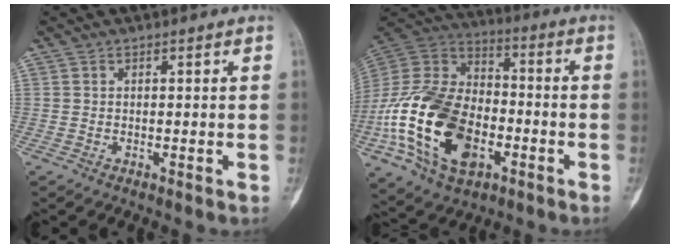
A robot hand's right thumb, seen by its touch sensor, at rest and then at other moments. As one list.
[{"total": 25.1, "force": [-7.6, 15.5, 18.2], "torque": [-0.350, 0.033, -0.129]}]